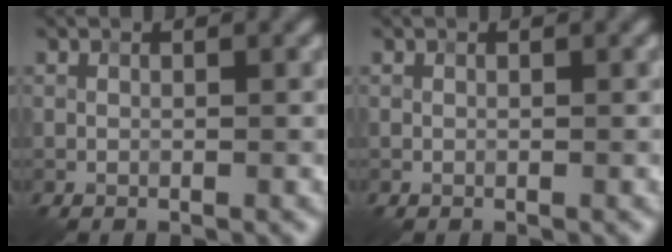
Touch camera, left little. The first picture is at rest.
{"total": 0.0}